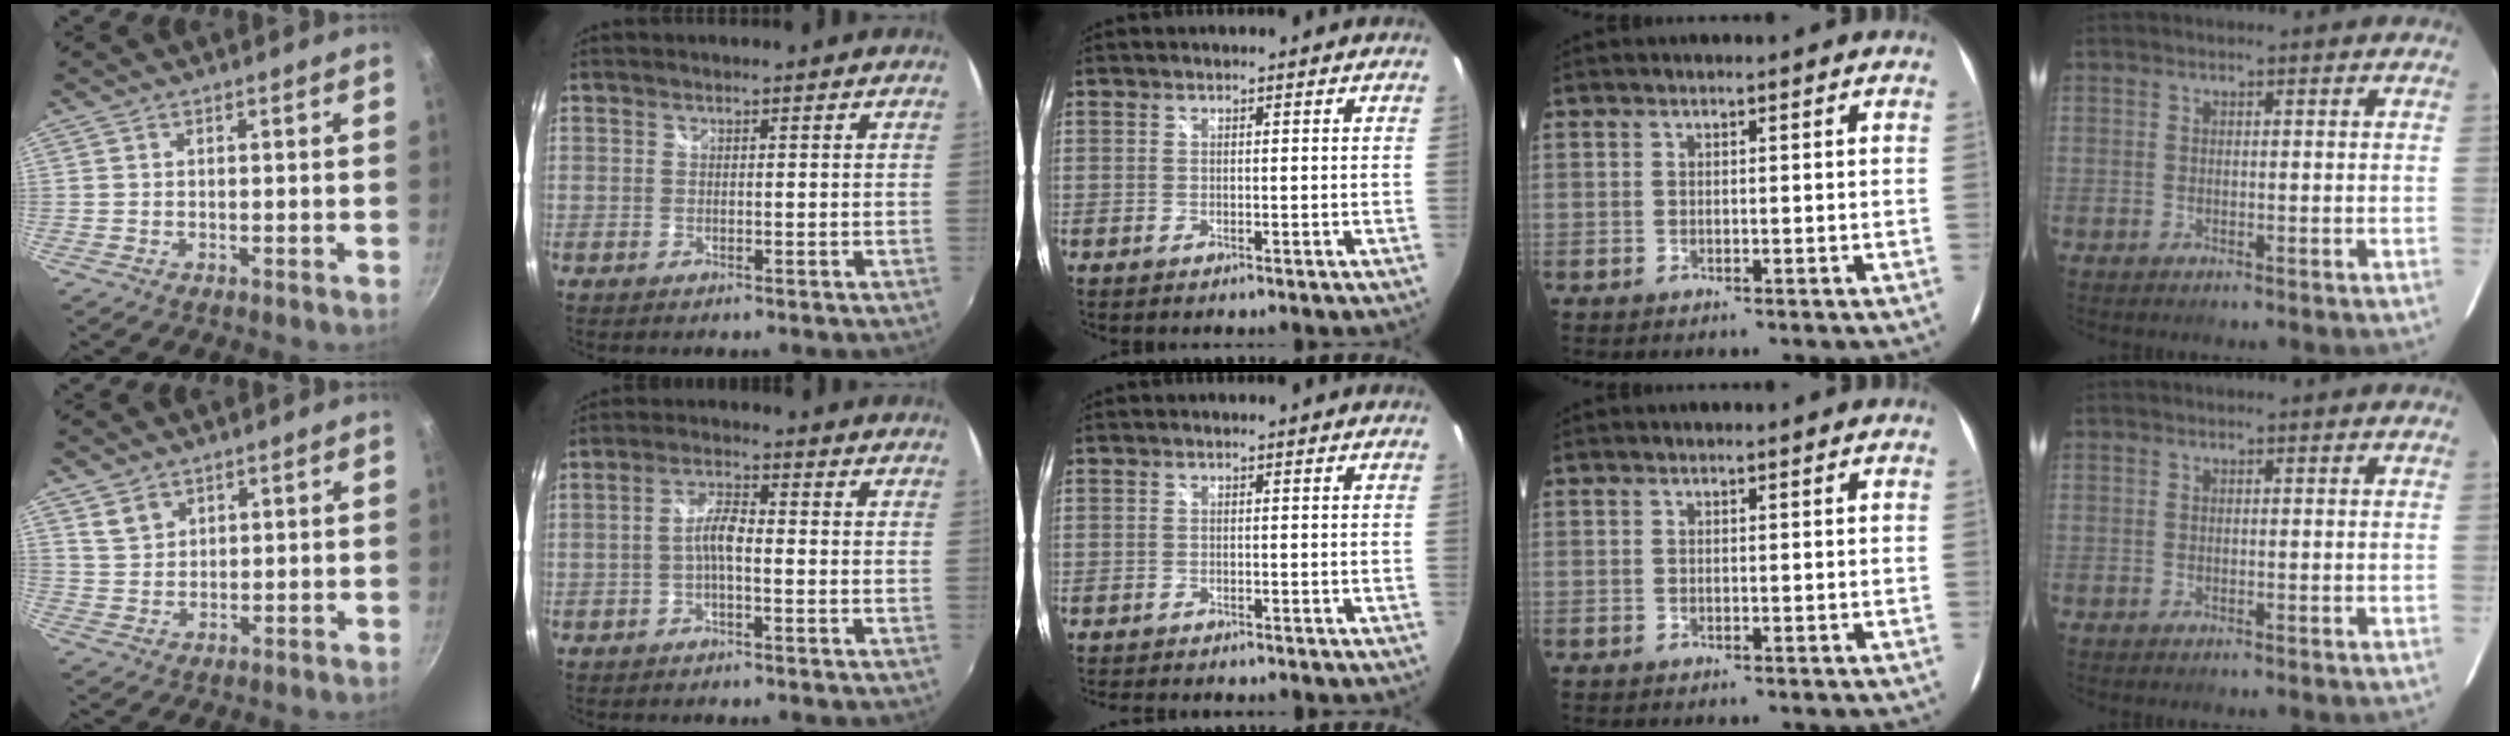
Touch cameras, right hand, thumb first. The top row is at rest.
{"thumb": {"total": 3.9, "force": [2.3, 2.8, 1.4], "torque": [-0.012, -0.003, 0.048]}, "index": {"total": 3.9, "force": [-1.2, 1.0, 3.5], "torque": [-0.072, 0.011, -0.026]}, "middle": {"total": 2.2, "force": [-2.0, 0.5, 0.6], "torque": [-0.016, -0.006, -0.031]}}